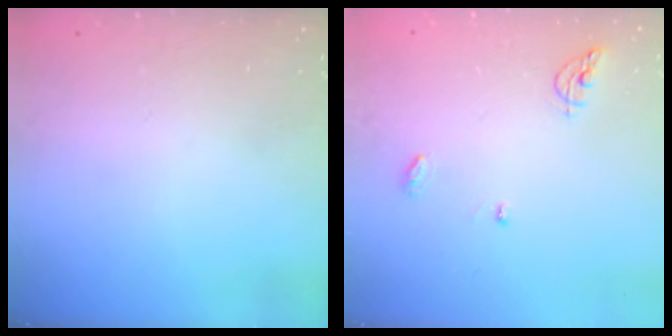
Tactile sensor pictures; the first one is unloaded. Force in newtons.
{"total": 6.0, "press": 6.0, "slide": 0.4}